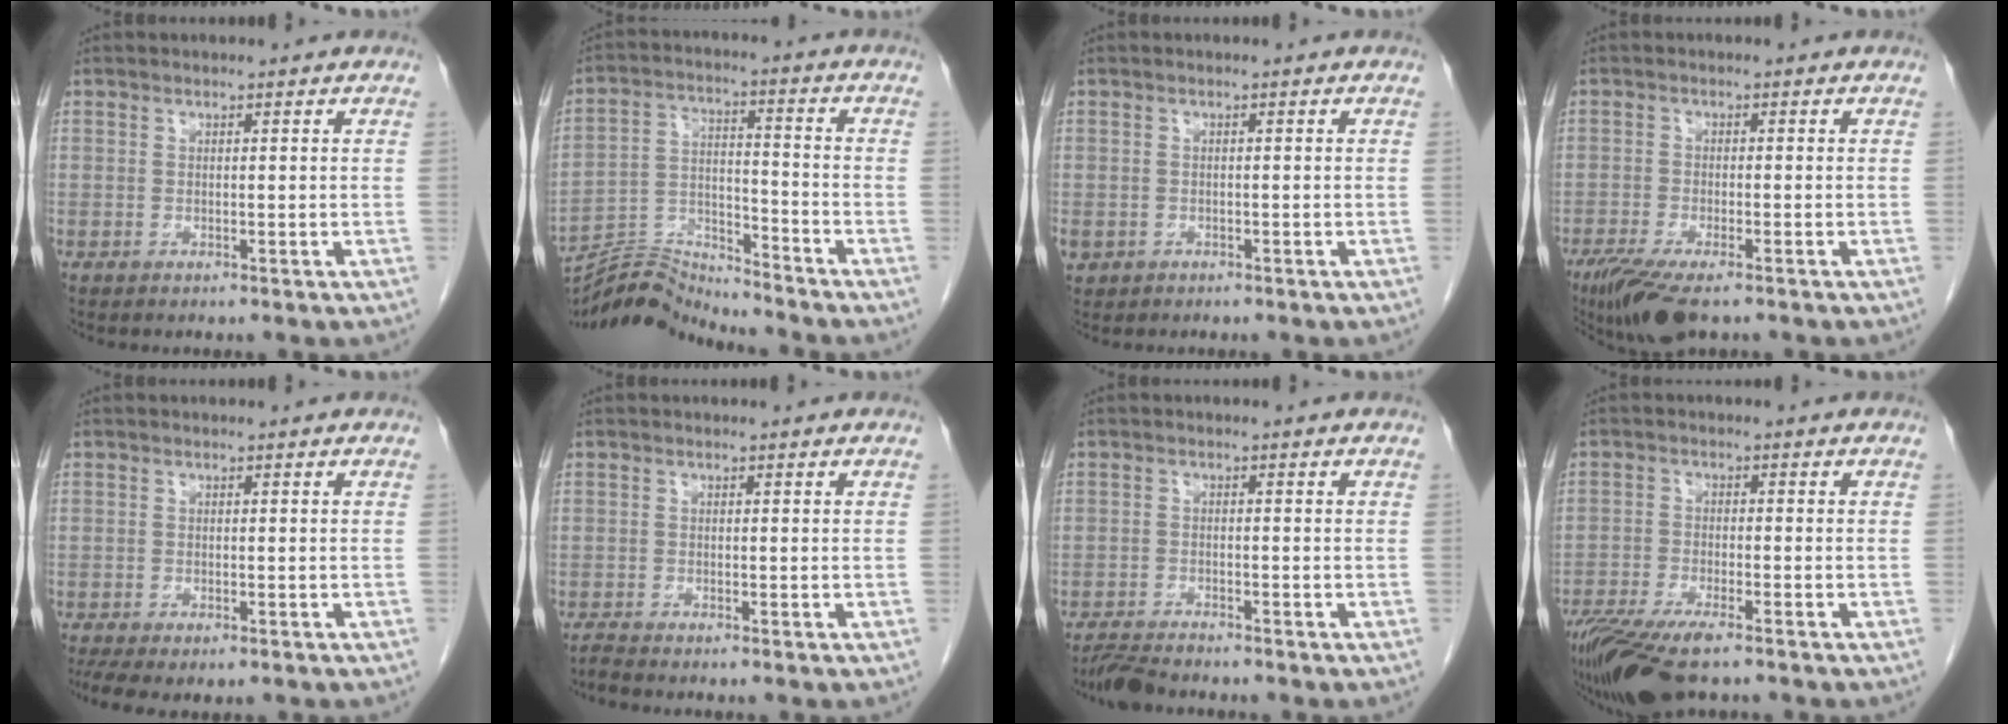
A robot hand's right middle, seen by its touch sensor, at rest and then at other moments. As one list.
[{"total": 9.8, "force": [-9.7, -1.3, -0.6], "torque": [0.006, 0.027, -0.179]}, {"total": 2.3, "force": [-1.3, 1.8, 0.7], "torque": [-0.017, 0.000, -0.019]}, {"total": 8.1, "force": [-5.7, 1.9, 5.5], "torque": [-0.094, -0.019, -0.093]}, {"total": 6.1, "force": [-4.2, 2.3, 3.8], "torque": [-0.069, -0.016, -0.067]}, {"total": 1.0, "force": [-0.9, -0.3, 0.1], "torque": [-0.009, -0.006, -0.020]}, {"total": 3.6, "force": [-3.4, 0.1, 1.2], "torque": [-0.021, -0.014, -0.062]}, {"total": 11.3, "force": [-8.3, 2.3, 7.3], "torque": [-0.126, -0.025, -0.141]}]